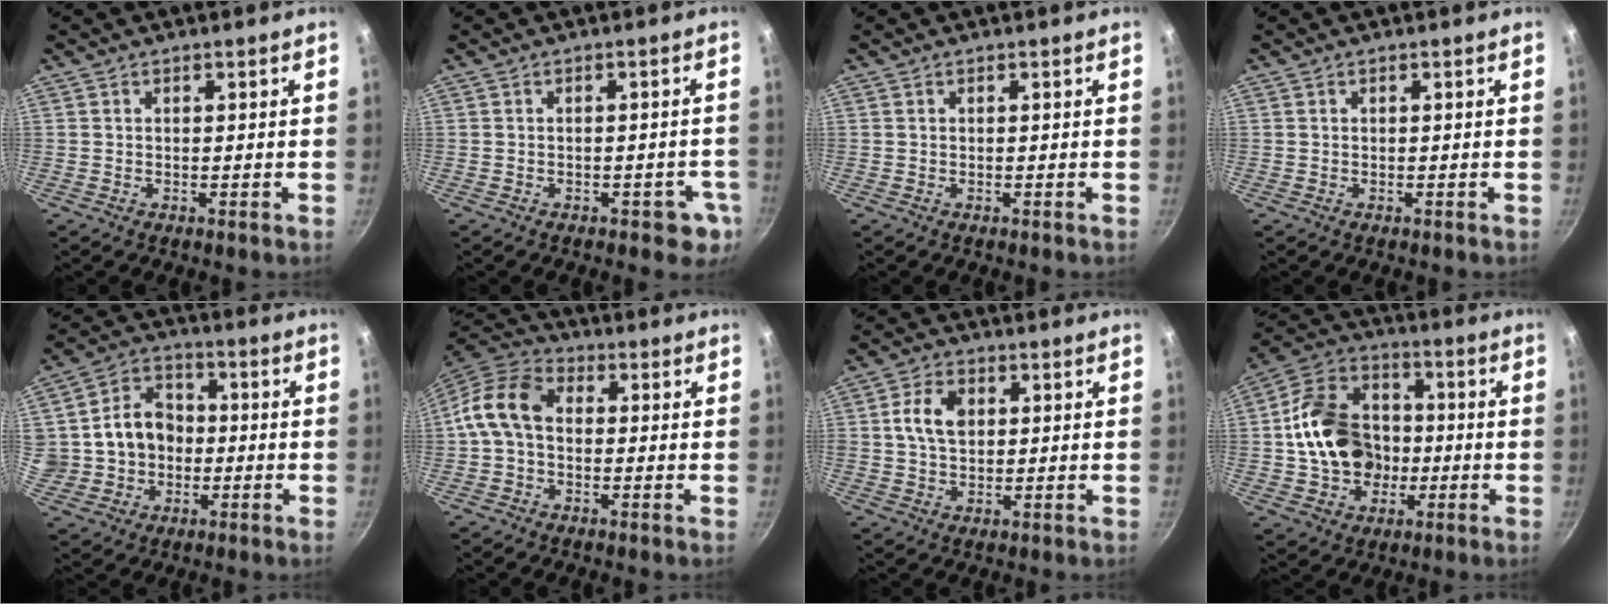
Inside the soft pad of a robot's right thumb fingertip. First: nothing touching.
{"total": 4.9, "force": [-1.8, 2.8, 3.6], "torque": [-0.018, 0.012, -0.013]}
{"total": 0.0}
{"total": 0.0}
{"total": 12.5, "force": [-0.2, 10.8, 6.2], "torque": [-0.079, 0.028, -0.003]}
{"total": 9.7, "force": [0.0, 7.0, 6.7], "torque": [-0.113, 0.031, -0.021]}
{"total": 6.8, "force": [1.3, 4.8, 4.8], "torque": [-0.075, 0.008, 0.018]}
{"total": 16.9, "force": [-1.1, 13.4, 10.1], "torque": [-0.151, 0.038, -0.024]}